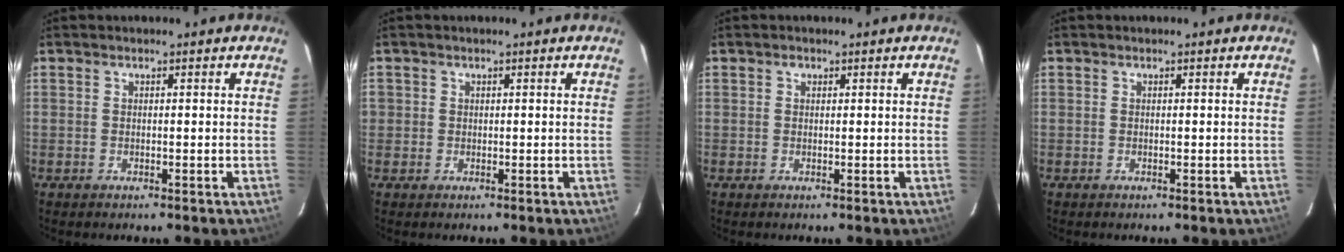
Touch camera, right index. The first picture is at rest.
{"total": 1.0, "force": [0.0, 1.0, 0.0], "torque": [0.001, 0.004, -0.001]}
{"total": 0.6, "force": [0.3, 0.5, 0.1], "torque": [-0.001, 0.004, 0.003]}
{"total": 0.0}